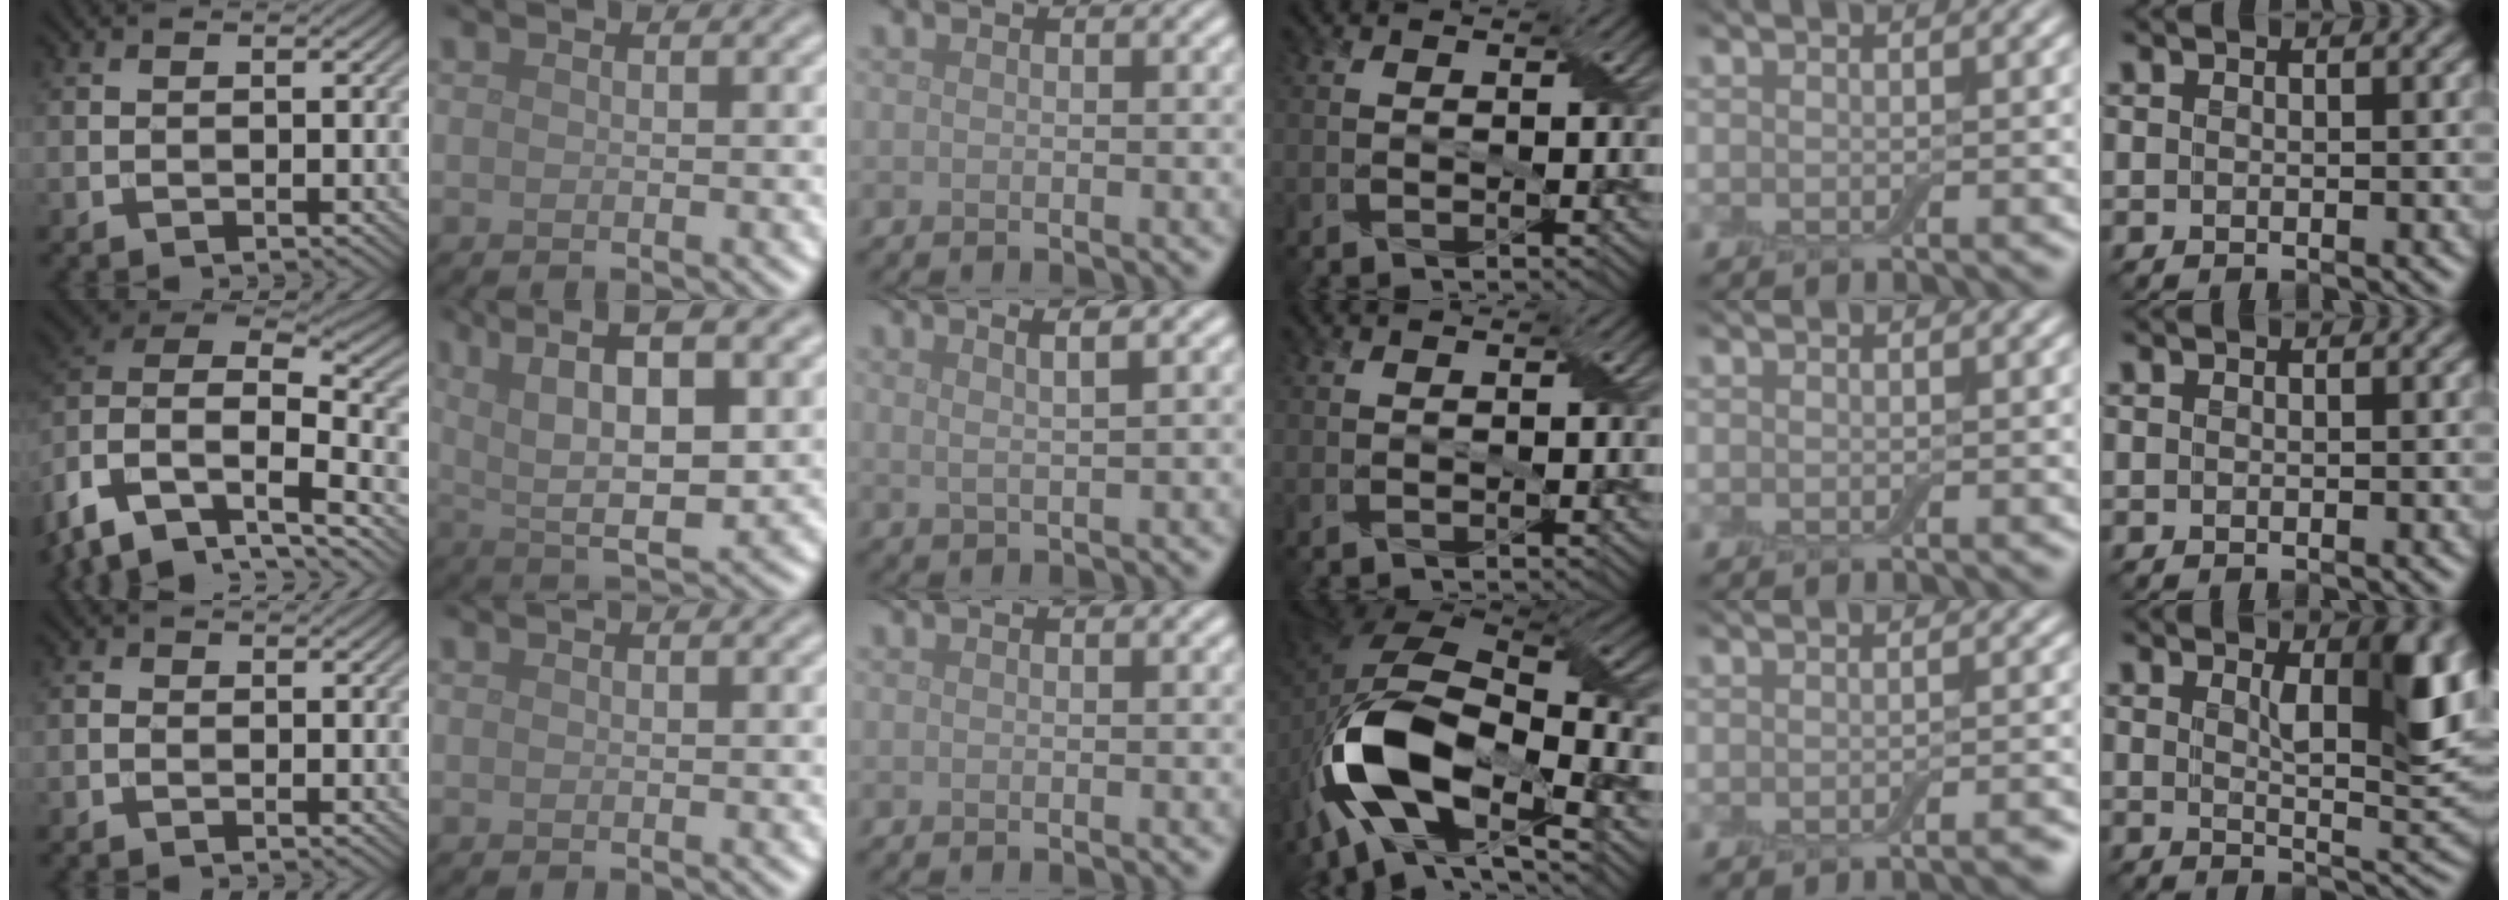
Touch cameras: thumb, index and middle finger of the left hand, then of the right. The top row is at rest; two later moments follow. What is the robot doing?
{"motion": "peel", "object": "bubble wrap"}